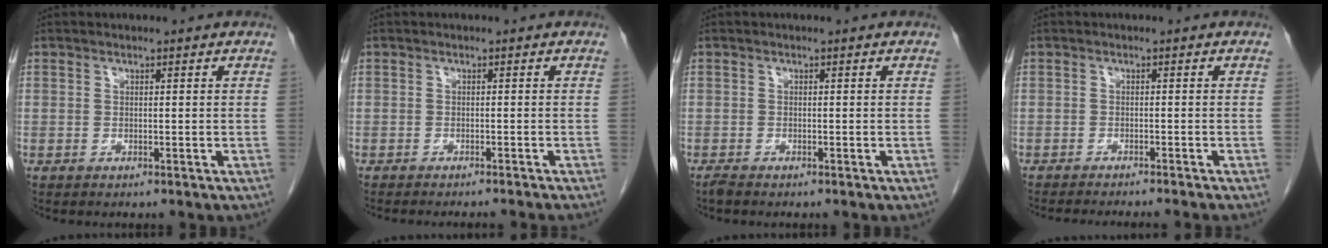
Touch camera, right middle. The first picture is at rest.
{"total": 6.5, "force": [-6.0, -0.5, 2.6], "torque": [-0.011, -0.015, -0.074]}
{"total": 0.8, "force": [-0.7, 0.0, 0.3], "torque": [-0.015, -0.003, -0.016]}
{"total": 9.3, "force": [-8.4, -0.1, 3.9], "torque": [-0.030, -0.022, -0.110]}